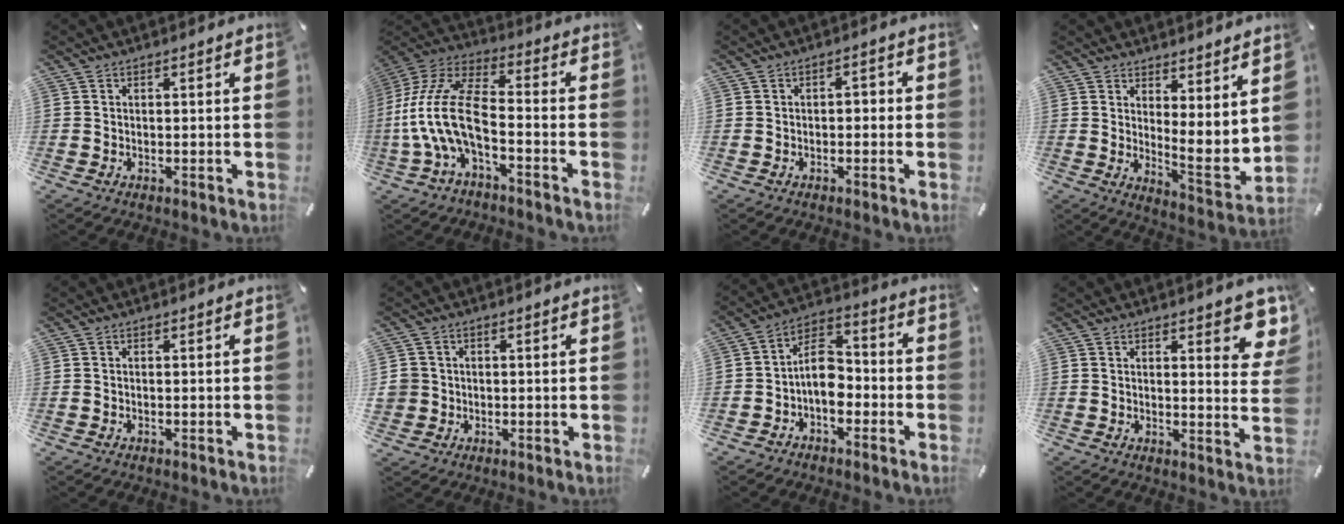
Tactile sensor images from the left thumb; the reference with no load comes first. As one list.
[{"total": 15.1, "force": [-4.3, 7.3, 12.5], "torque": [-0.275, 0.007, -0.078]}, {"total": 1.9, "force": [-1.1, 1.1, 1.1], "torque": [-0.022, 0.010, -0.025]}, {"total": 5.8, "force": [4.4, 1.9, 3.3], "torque": [-0.035, -0.059, 0.080]}, {"total": 0.0}, {"total": 4.0, "force": [0.3, 4.0, 0.2], "torque": [-0.010, 0.004, 0.005]}, {"total": 9.4, "force": [-2.7, 6.3, 6.4], "torque": [-0.118, 0.015, -0.047]}, {"total": 7.5, "force": [5.4, 2.4, 4.5], "torque": [-0.046, -0.044, 0.088]}]